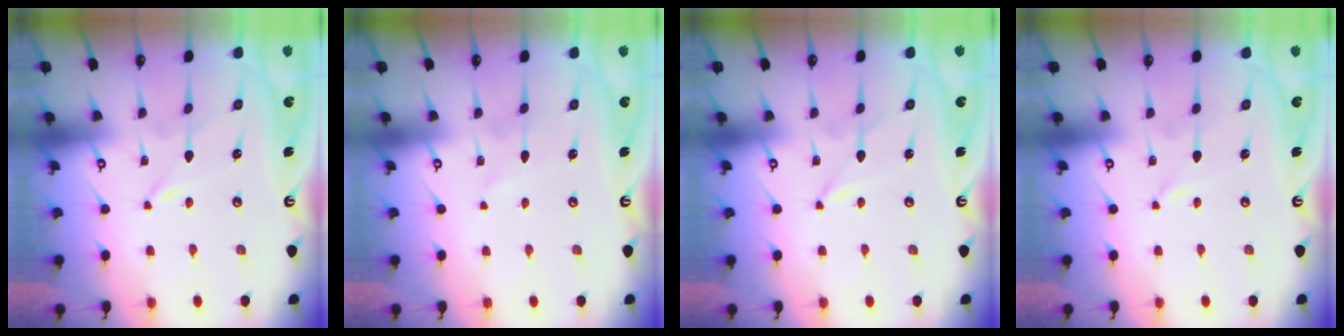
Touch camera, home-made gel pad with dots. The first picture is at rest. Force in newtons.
{"total": 2.7, "press": 2.7, "slide": 0.3}
{"total": 0.9, "press": 0.8, "slide": 0.1}
{"total": 0.0}